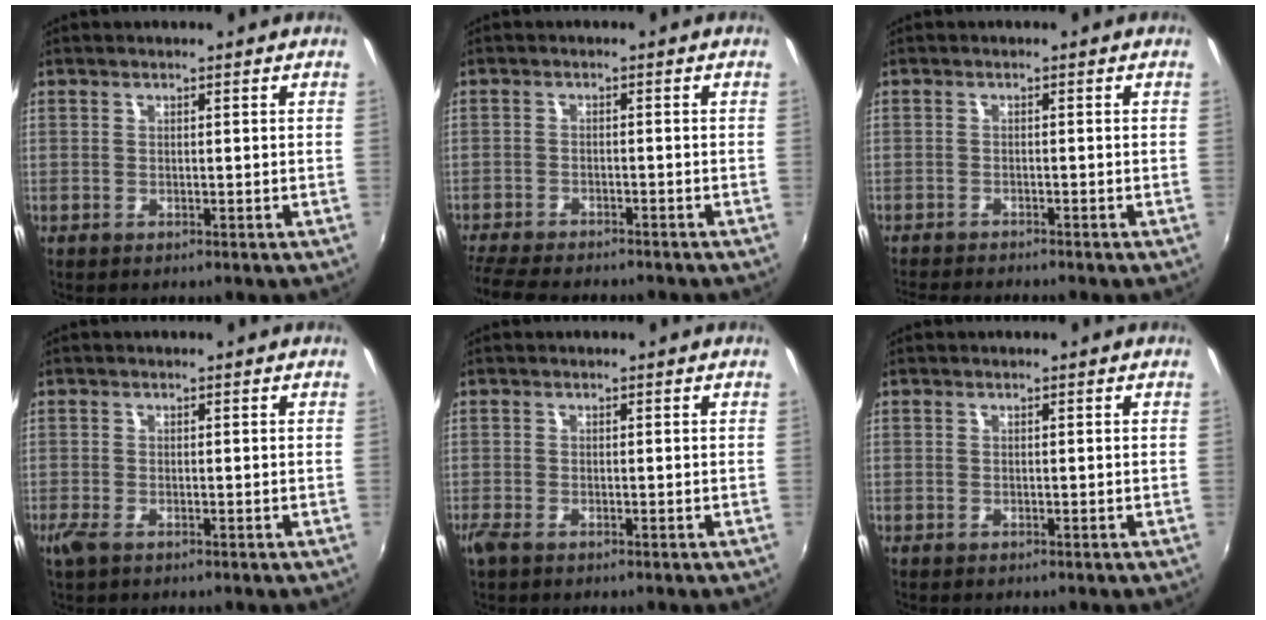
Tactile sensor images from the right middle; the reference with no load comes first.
{"total": 10.4, "force": [-9.2, 2.0, 4.3], "torque": [-0.112, -0.025, -0.154]}
{"total": 5.2, "force": [-4.9, -0.3, 1.8], "torque": [-0.048, -0.019, -0.084]}
{"total": 2.2, "force": [-1.4, 0.8, 1.6], "torque": [-0.033, -0.009, -0.026]}
{"total": 1.8, "force": [-1.2, 0.4, 1.2], "torque": [-0.026, -0.007, -0.024]}
{"total": 0.0}